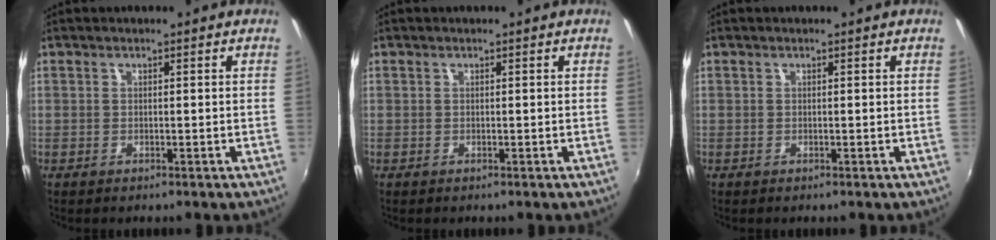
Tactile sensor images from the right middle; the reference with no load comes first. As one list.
[{"total": 0.0}, {"total": 0.0}]